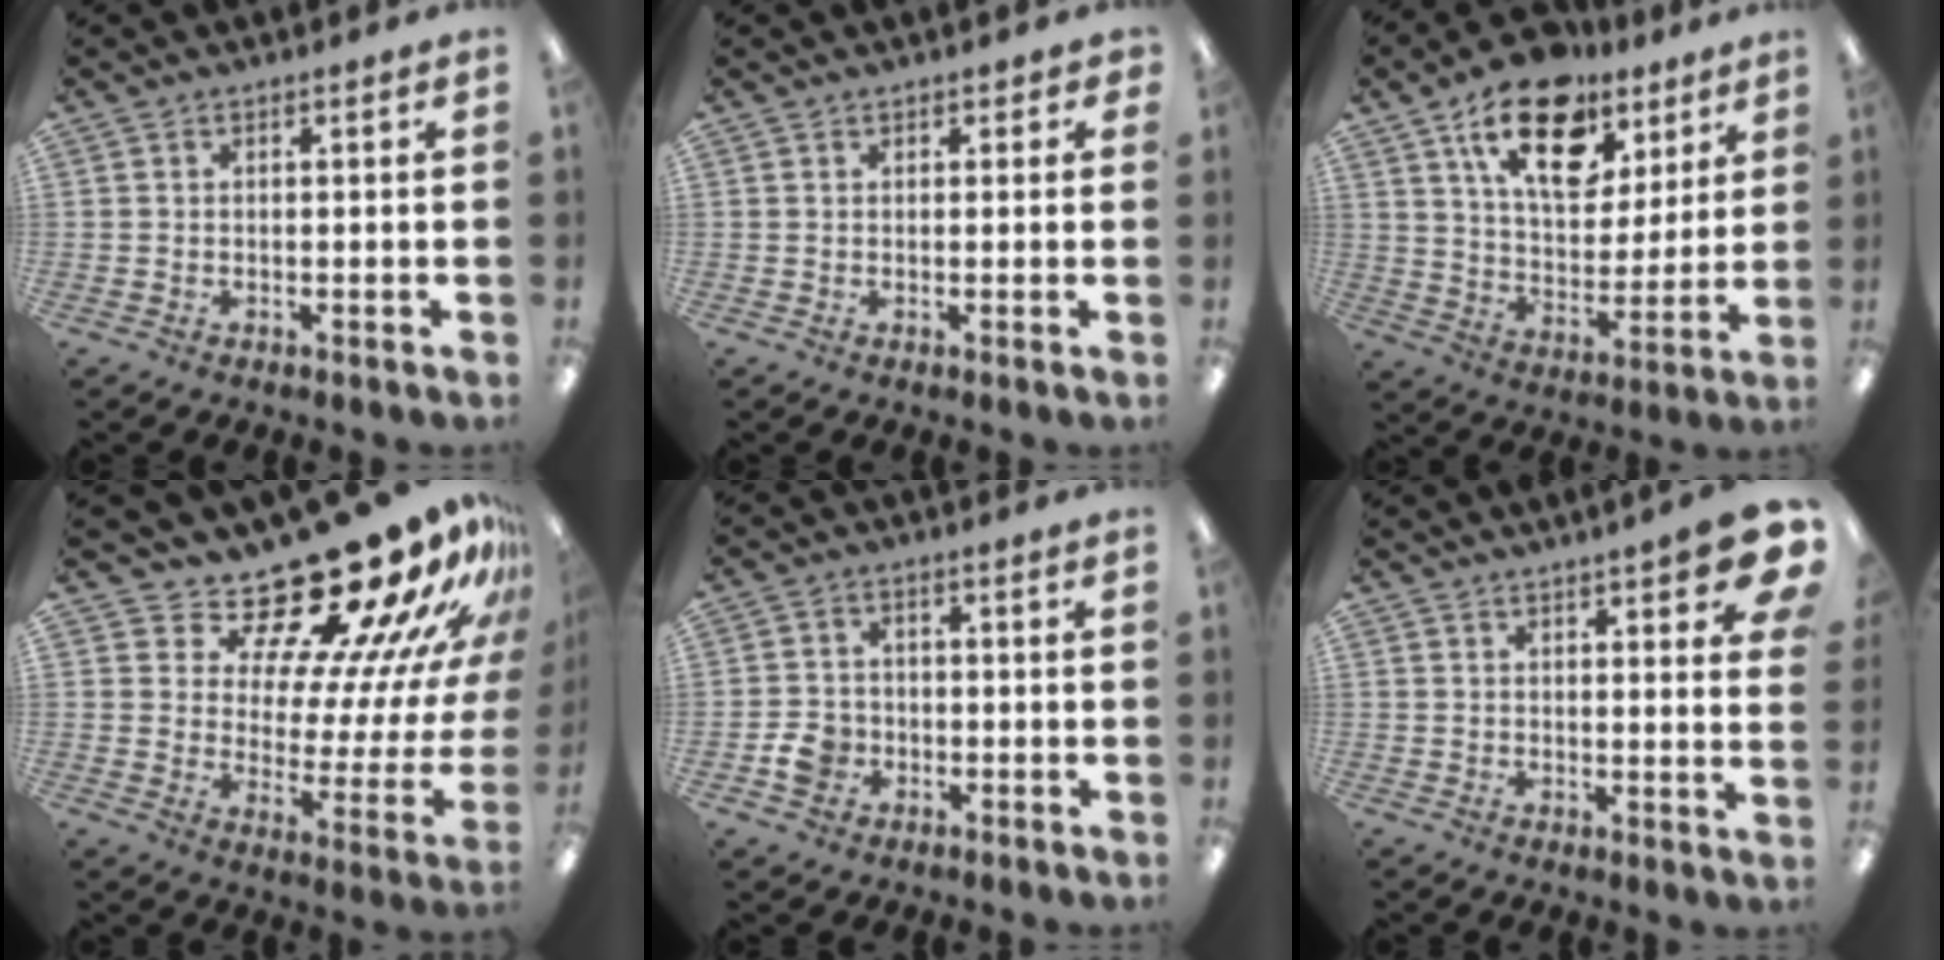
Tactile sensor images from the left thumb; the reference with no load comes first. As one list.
[{"total": 1.0, "force": [0.7, 0.7, 0.2], "torque": [0.004, -0.002, 0.011]}, {"total": 19.2, "force": [11.0, 10.8, 11.5], "torque": [-0.175, -0.042, 0.189]}, {"total": 22.2, "force": [18.0, 6.9, 11.1], "torque": [-0.162, -0.147, 0.300]}, {"total": 5.1, "force": [-1.8, 4.3, 2.2], "torque": [-0.039, 0.009, -0.029]}, {"total": 8.5, "force": [5.1, 1.7, 6.6], "torque": [-0.085, -0.026, 0.079]}]